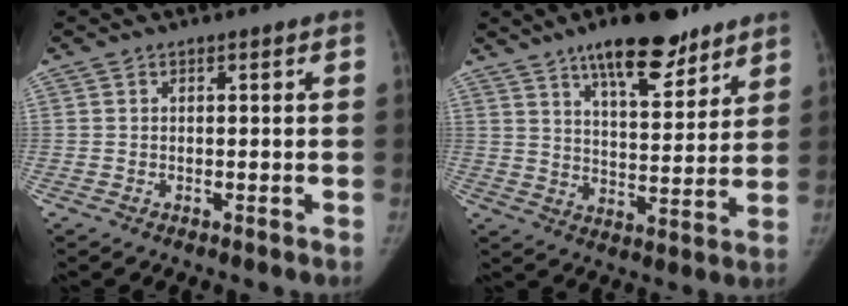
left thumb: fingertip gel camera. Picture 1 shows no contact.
{"total": 15.0, "force": [10.3, 5.2, 9.6], "torque": [-0.113, -0.055, 0.163]}